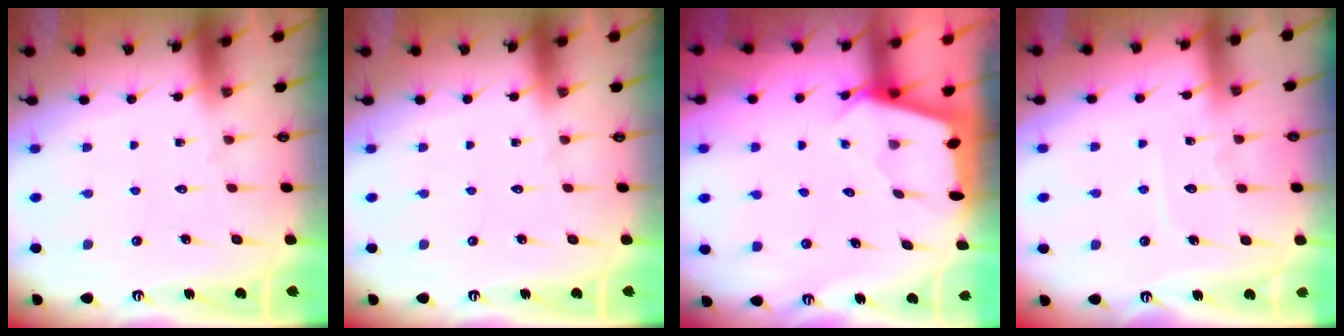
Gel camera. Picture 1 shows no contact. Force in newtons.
{"total": 0.0}
{"total": 2.6, "press": 2.6, "slide": 0.3}
{"total": 5.5, "press": 5.5, "slide": 0.4}